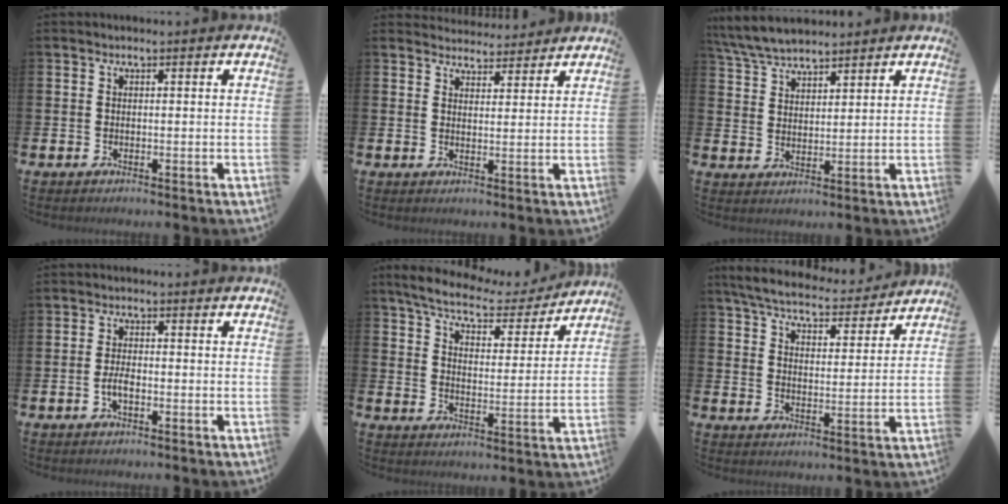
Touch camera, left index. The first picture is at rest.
{"total": 3.7, "force": [3.6, 0.8, -0.3], "torque": [-0.003, -0.019, 0.065]}
{"total": 6.0, "force": [5.8, 1.1, 1.3], "torque": [-0.049, -0.018, 0.109]}
{"total": 2.3, "force": [-0.7, 1.0, 1.9], "torque": [-0.036, 0.003, -0.015]}
{"total": 6.5, "force": [5.9, 1.5, 2.3], "torque": [-0.068, -0.039, 0.095]}
{"total": 6.3, "force": [6.0, 1.0, 1.6], "torque": [-0.060, -0.036, 0.103]}